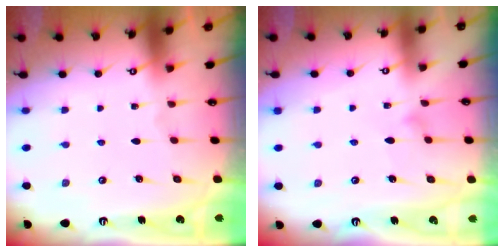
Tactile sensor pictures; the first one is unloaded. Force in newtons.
{"total": 6.4, "press": 6.3, "slide": 0.4}